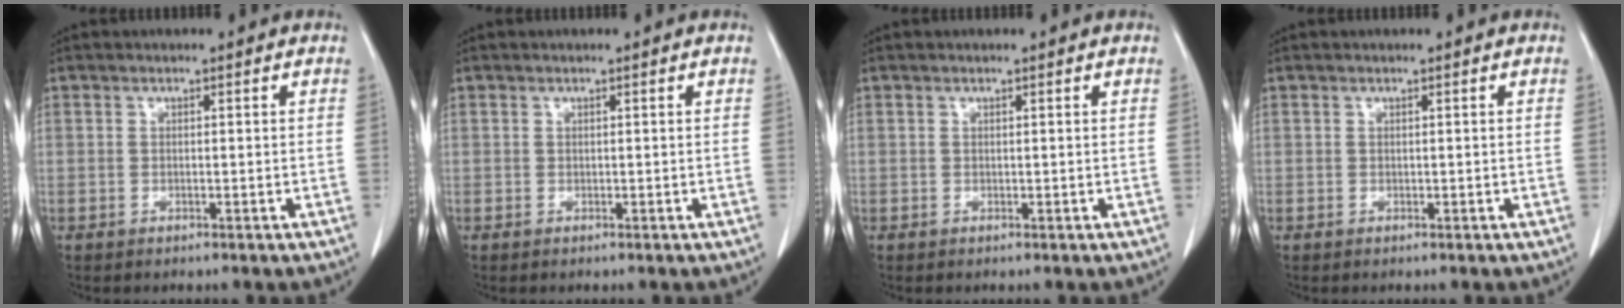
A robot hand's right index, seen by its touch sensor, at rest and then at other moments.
{"total": 0.0}
{"total": 0.0}
{"total": 0.0}